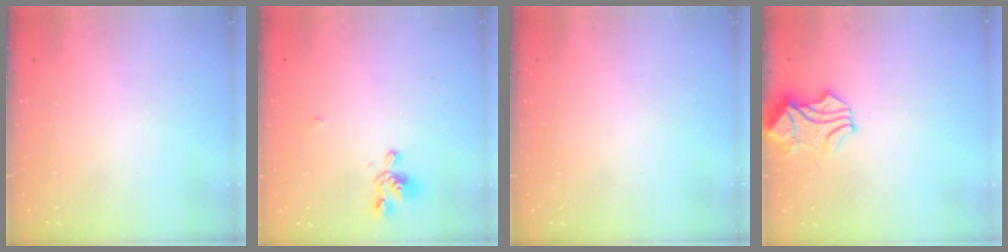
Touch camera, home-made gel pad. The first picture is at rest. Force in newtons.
{"total": 1.1, "press": 0.1, "slide": 1.1}
{"total": 0.0}
{"total": 1.7, "press": 1.5, "slide": 0.8}